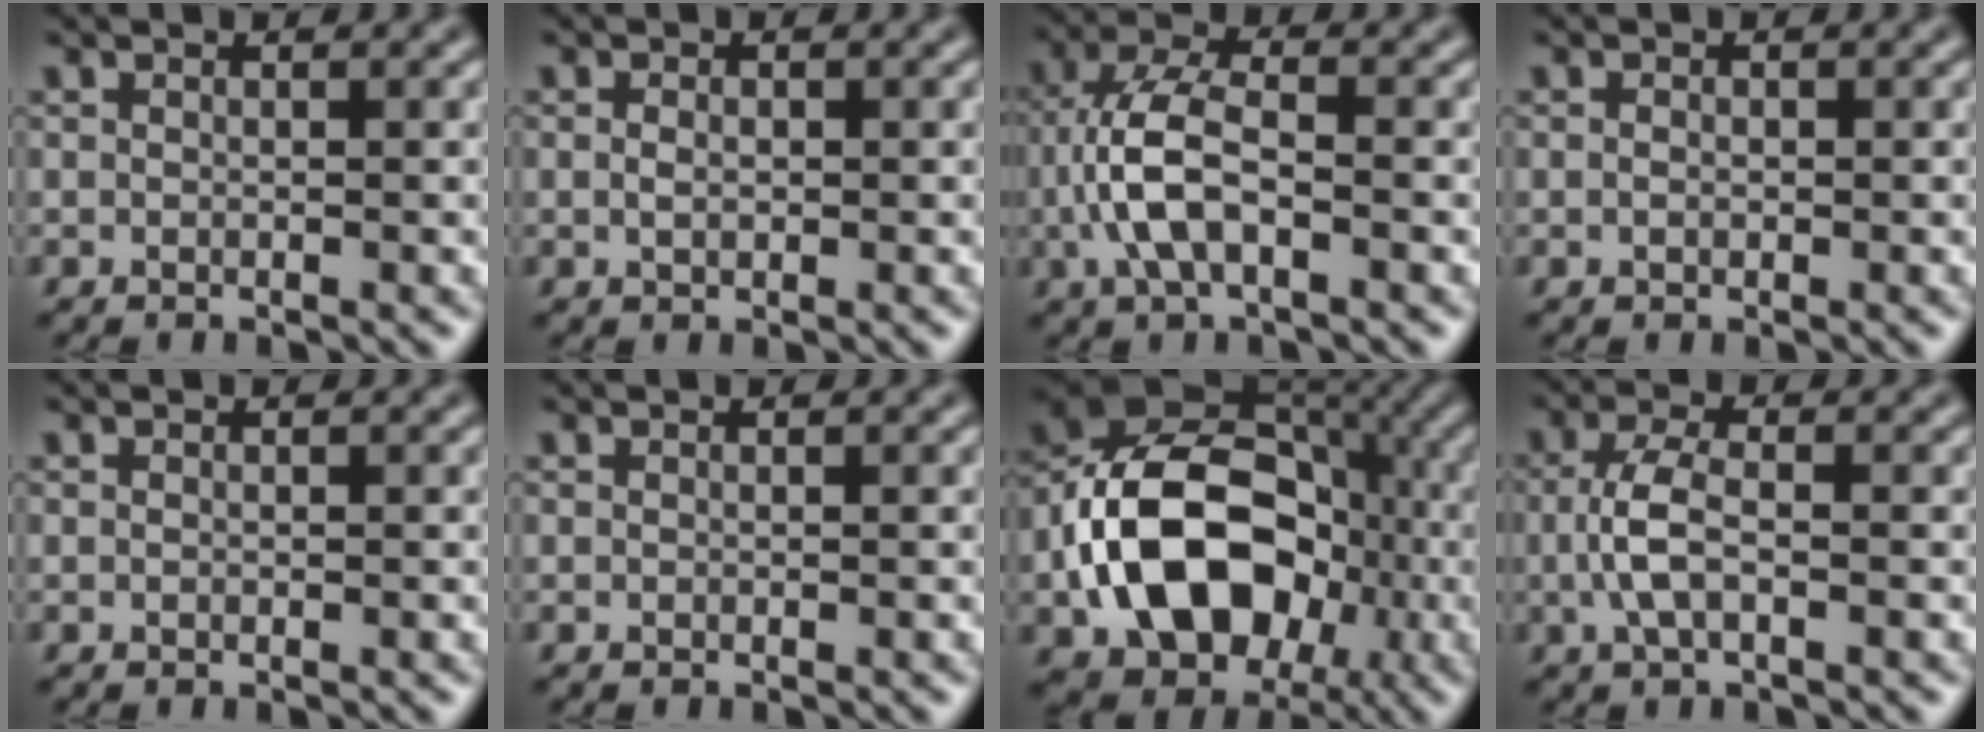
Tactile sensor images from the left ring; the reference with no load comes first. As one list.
[{"total": 1.2, "force": [0.0, 0.8, 0.8], "torque": [-0.016, -0.001, 0.000]}, {"total": 5.7, "force": [-1.1, 2.7, 4.9], "torque": [-0.106, 0.008, -0.025]}, {"total": 0.8, "force": [-0.1, 0.6, 0.5], "torque": [-0.010, -0.001, -0.001]}, {"total": 0.0}, {"total": 0.0}, {"total": 13.4, "force": [-3.0, 9.6, 8.9], "torque": [-0.150, 0.006, -0.065]}, {"total": 3.3, "force": [-0.4, 1.4, 3.0], "torque": [-0.067, 0.003, -0.010]}]